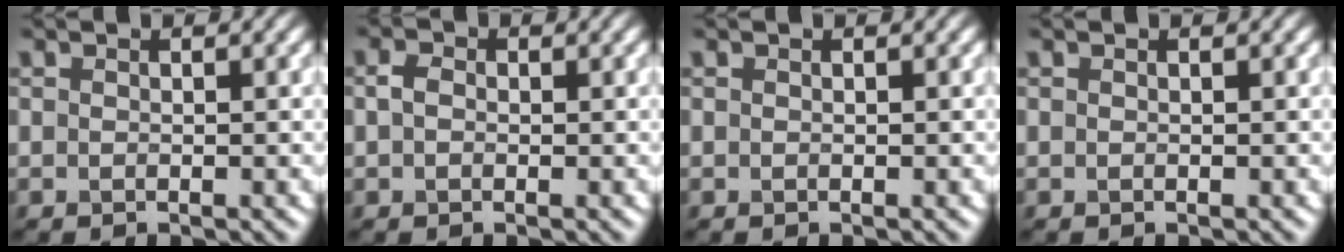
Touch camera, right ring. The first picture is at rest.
{"total": 1.4, "force": [0.1, 1.1, 0.9], "torque": [-0.016, 0.003, -0.004]}
{"total": 0.0}
{"total": 0.0}